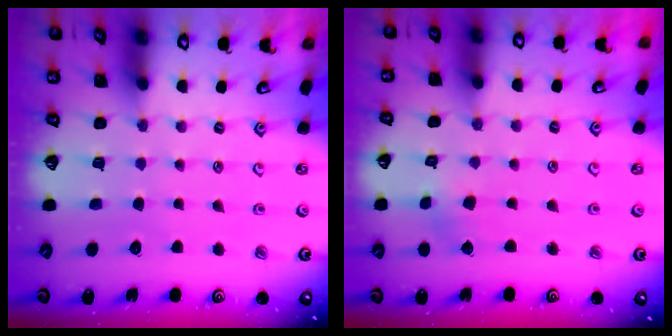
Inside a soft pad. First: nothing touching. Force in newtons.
{"total": 3.1, "press": 3.1, "slide": 0.4}